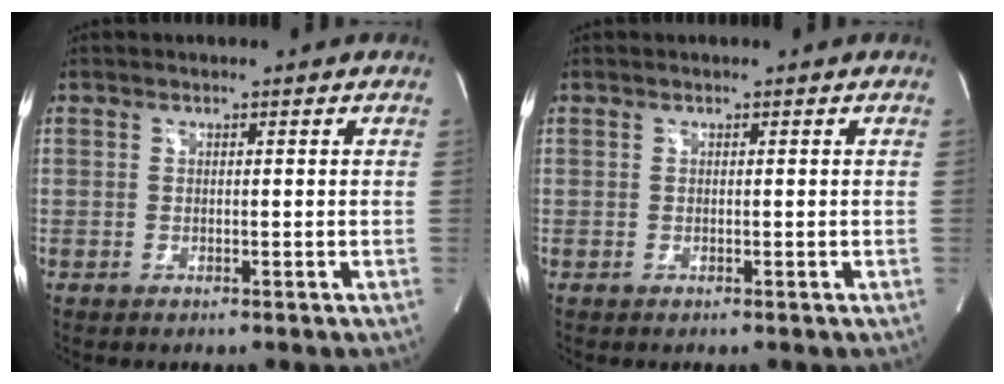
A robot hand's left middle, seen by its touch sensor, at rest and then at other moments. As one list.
[{"total": 0.0}]